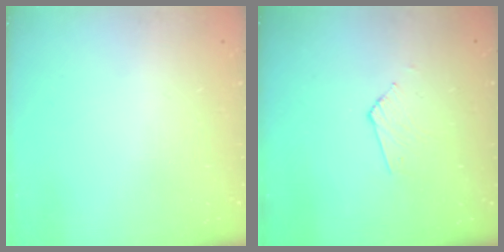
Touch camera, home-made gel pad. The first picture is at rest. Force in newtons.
{"total": 2.6, "press": 2.6, "slide": 0.2}